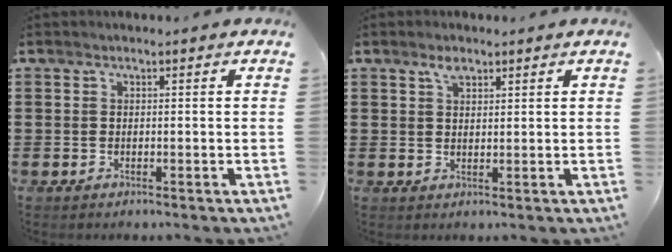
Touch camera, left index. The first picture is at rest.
{"total": 2.2, "force": [1.6, 1.0, 1.0], "torque": [-0.017, -0.003, 0.030]}